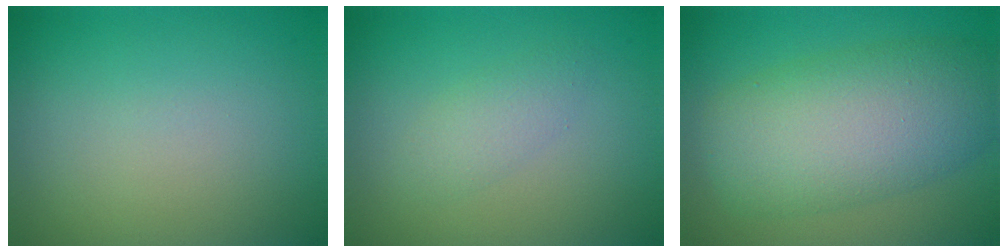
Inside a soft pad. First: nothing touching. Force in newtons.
{"total": 1.8, "press": 1.8, "slide": 0.1}
{"total": 9.3, "press": 9.3, "slide": 0.3}